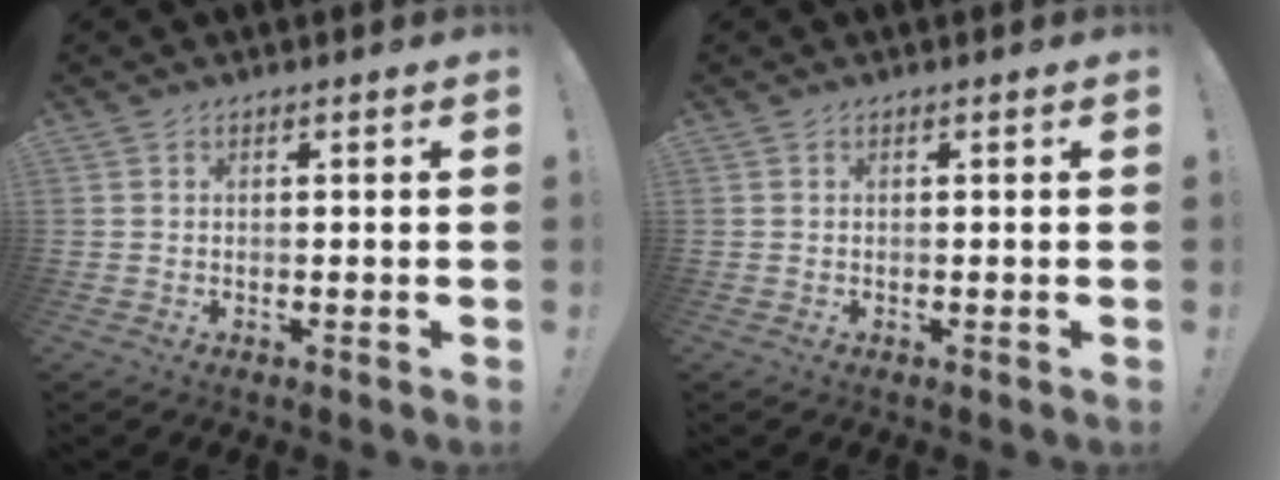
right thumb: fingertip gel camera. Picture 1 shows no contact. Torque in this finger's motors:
{"motor_torque": [-0.01, 0.01, 0.04, -0.04, 0.00]}